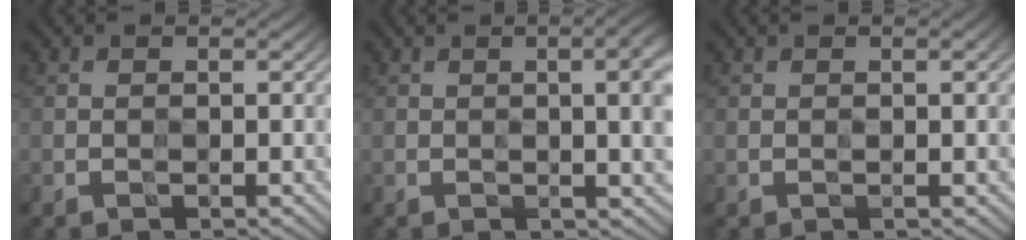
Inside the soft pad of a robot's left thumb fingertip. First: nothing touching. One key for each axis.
{"total": 7.3, "fx": 0.6, "fy": 2.2, "fz": 6.9, "tx": -0.083, "ty": 0.006, "tz": 0.008}
{"total": 1.6, "fx": 0.4, "fy": 0.2, "fz": 1.5, "tx": -0.024, "ty": 0.001, "tz": 0.004}